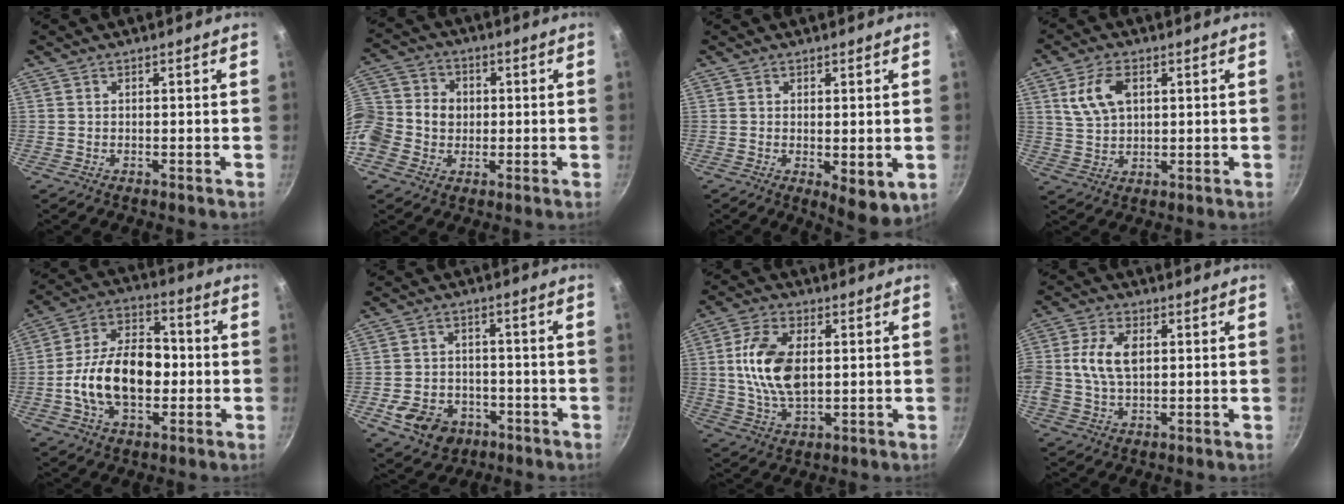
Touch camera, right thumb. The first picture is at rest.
{"total": 16.4, "force": [-1.2, 14.1, 8.1], "torque": [-0.180, 0.041, -0.035]}
{"total": 6.3, "force": [-0.7, 2.5, 5.7], "torque": [-0.072, -0.019, -0.003]}
{"total": 8.1, "force": [2.7, 4.9, 5.9], "torque": [-0.107, -0.003, 0.053]}
{"total": 17.3, "force": [-2.3, 10.9, 13.3], "torque": [-0.197, 0.036, -0.052]}
{"total": 10.7, "force": [-4.6, 8.1, 5.3], "torque": [-0.073, 0.028, -0.065]}
{"total": 12.8, "force": [1.5, 7.3, 10.4], "torque": [-0.188, 0.003, 0.028]}
{"total": 9.0, "force": [1.1, 5.5, 7.1], "torque": [-0.133, 0.014, 0.013]}